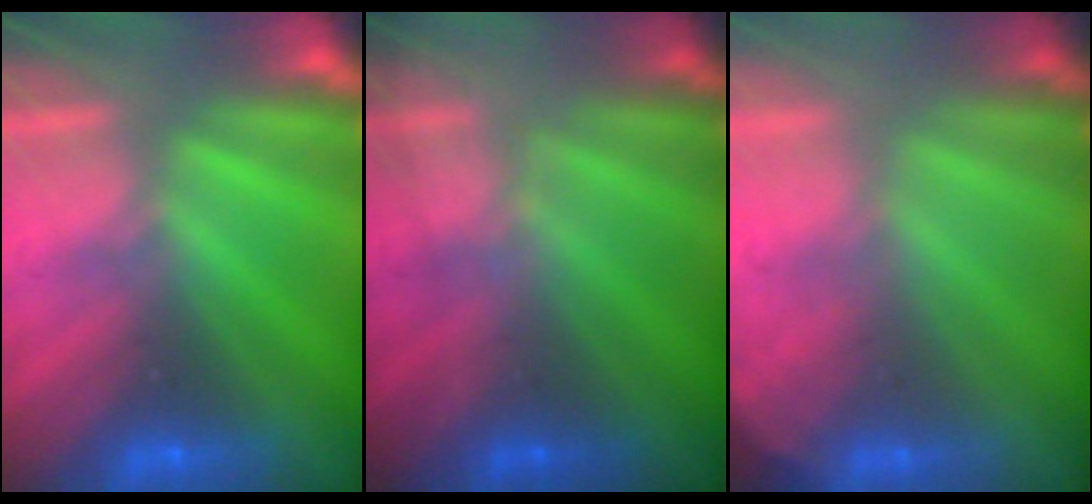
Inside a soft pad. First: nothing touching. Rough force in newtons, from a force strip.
{"total": 1.3}
{"total": 1.9}